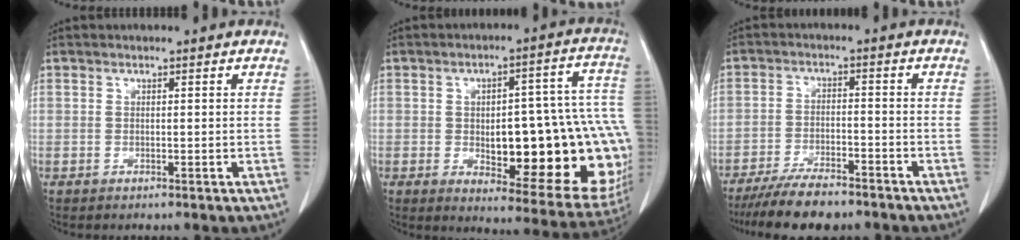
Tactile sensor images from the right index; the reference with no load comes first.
{"total": 25.6, "force": [-3.5, 8.1, 24.0], "torque": [-0.216, 0.034, -0.016]}
{"total": 9.5, "force": [-7.9, 2.5, 4.7], "torque": [-0.077, -0.016, -0.131]}